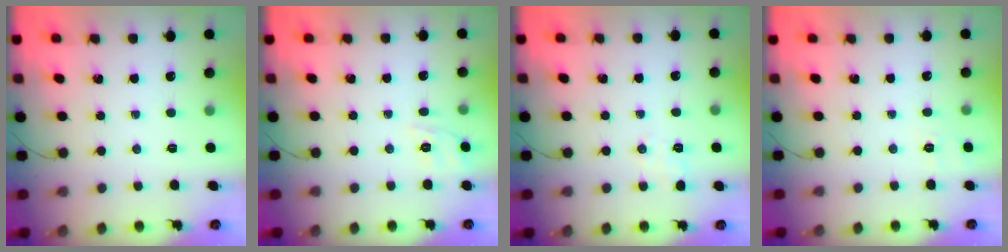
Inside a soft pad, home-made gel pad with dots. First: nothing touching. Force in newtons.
{"total": 7.4, "press": 7.2, "slide": 1.8}
{"total": 1.4, "press": 0.7, "slide": 1.2}
{"total": 7.7, "press": 7.5, "slide": 2.0}